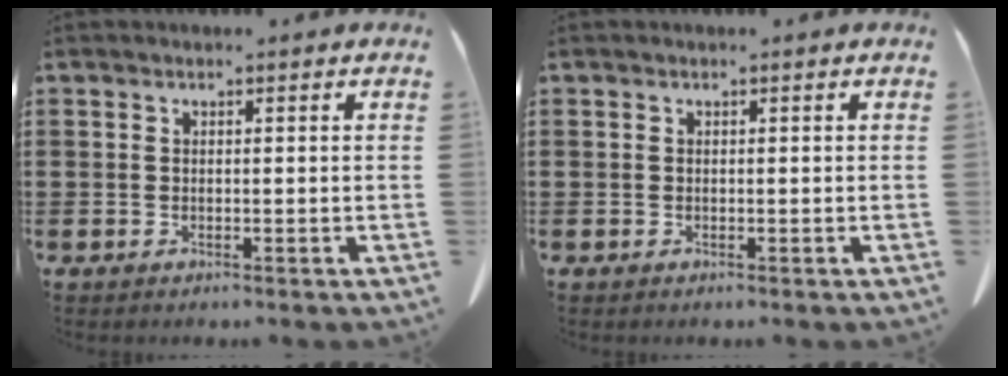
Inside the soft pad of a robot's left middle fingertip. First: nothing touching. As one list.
[{"total": 0.0}]